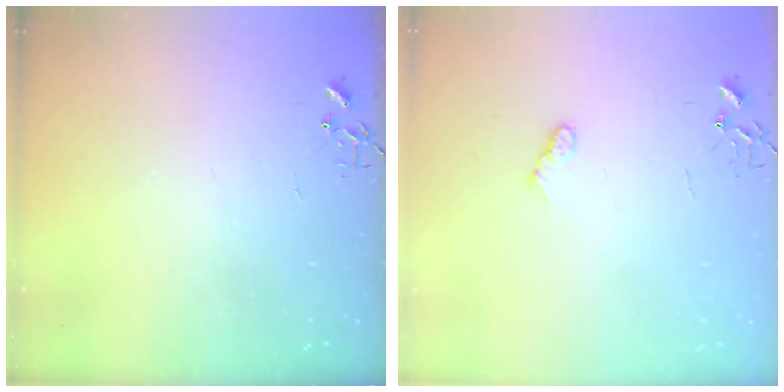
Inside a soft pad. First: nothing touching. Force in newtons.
{"total": 7.2, "press": 7.1, "slide": 0.7}